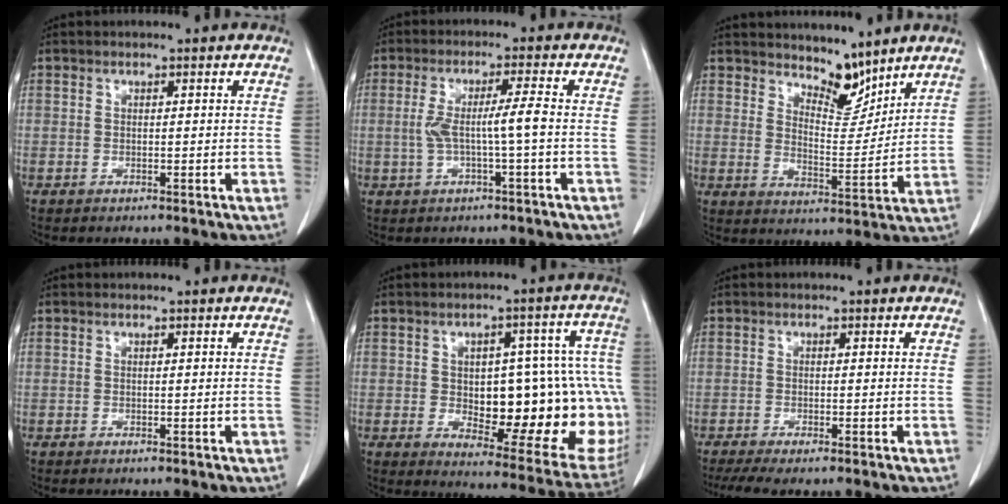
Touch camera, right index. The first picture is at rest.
{"total": 5.3, "force": [-0.6, -0.3, 5.3], "torque": [-0.103, 0.010, -0.009]}
{"total": 6.7, "force": [5.9, 2.0, 2.6], "torque": [-0.039, -0.012, 0.107]}
{"total": 0.0}
{"total": 22.8, "force": [-1.3, 9.3, 20.8], "torque": [-0.192, 0.034, 0.018]}
{"total": 5.2, "force": [-4.1, 0.5, 3.2], "torque": [-0.050, -0.013, -0.066]}